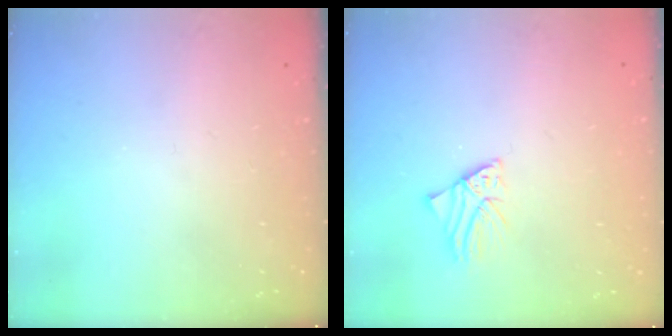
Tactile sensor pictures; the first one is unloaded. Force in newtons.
{"total": 1.5, "press": 1.5, "slide": 0.1}